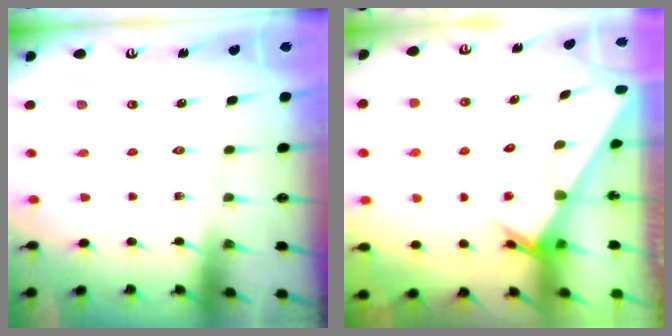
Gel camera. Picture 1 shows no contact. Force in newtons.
{"total": 2.5, "press": 2.5, "slide": 0.1}